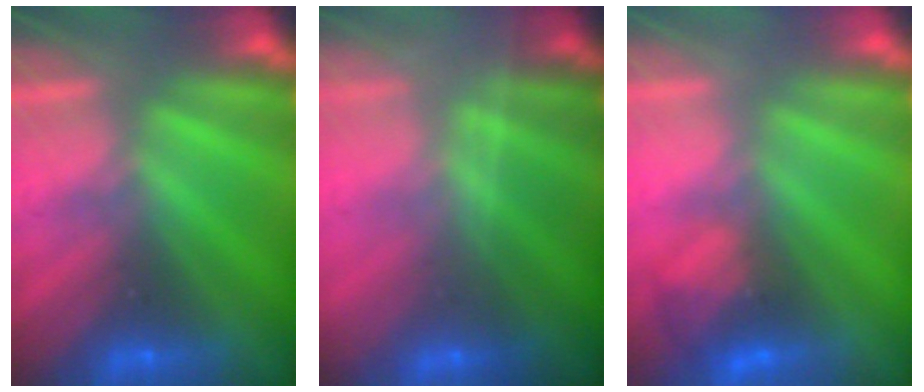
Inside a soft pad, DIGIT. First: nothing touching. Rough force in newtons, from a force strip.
{"total": 1.7}
{"total": 2.6}